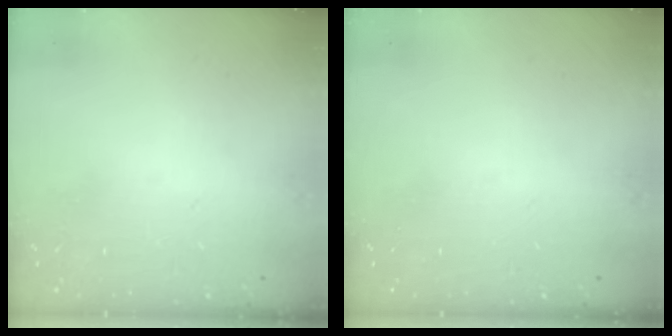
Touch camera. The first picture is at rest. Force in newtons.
{"total": 0.0}